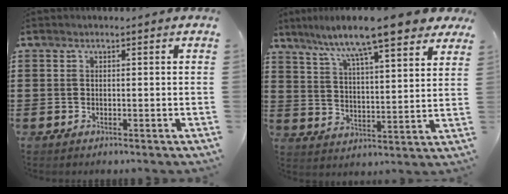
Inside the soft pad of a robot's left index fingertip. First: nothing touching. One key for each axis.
{"total": 9.7, "fx": 8.1, "fy": 0.6, "fz": 5.3, "tx": -0.126, "ty": -0.040, "tz": 0.132}